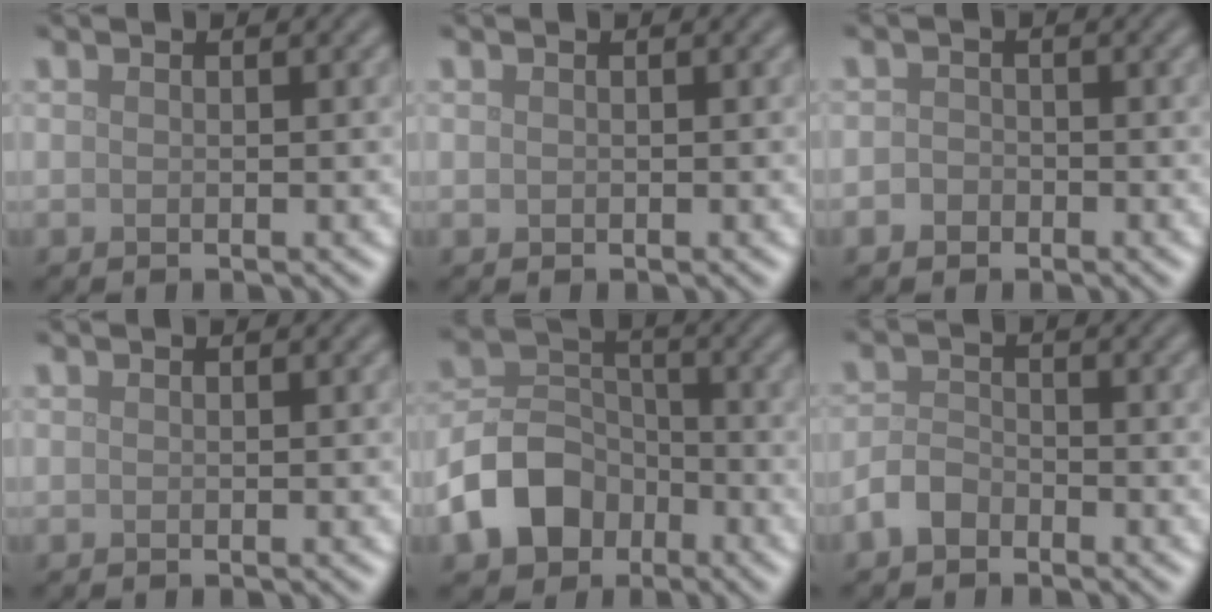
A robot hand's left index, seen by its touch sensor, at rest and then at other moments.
{"total": 0.0}
{"total": 1.2, "force": [-0.6, 1.0, 0.3], "torque": [0.002, 0.001, -0.015]}
{"total": 0.0}
{"total": 7.1, "force": [-3.5, 5.2, 3.3], "torque": [-0.061, 0.000, -0.077]}
{"total": 2.3, "force": [-1.6, 1.3, 1.0], "torque": [-0.017, 0.006, -0.038]}